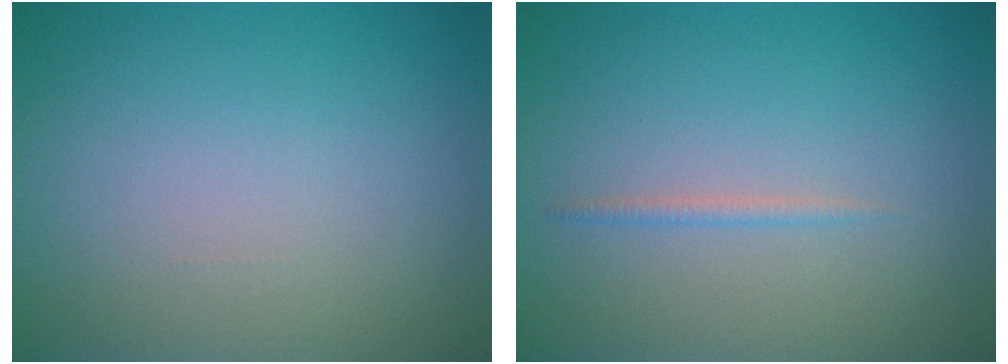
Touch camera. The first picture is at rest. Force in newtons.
{"total": 0.7, "press": 0.7, "slide": 0.1}